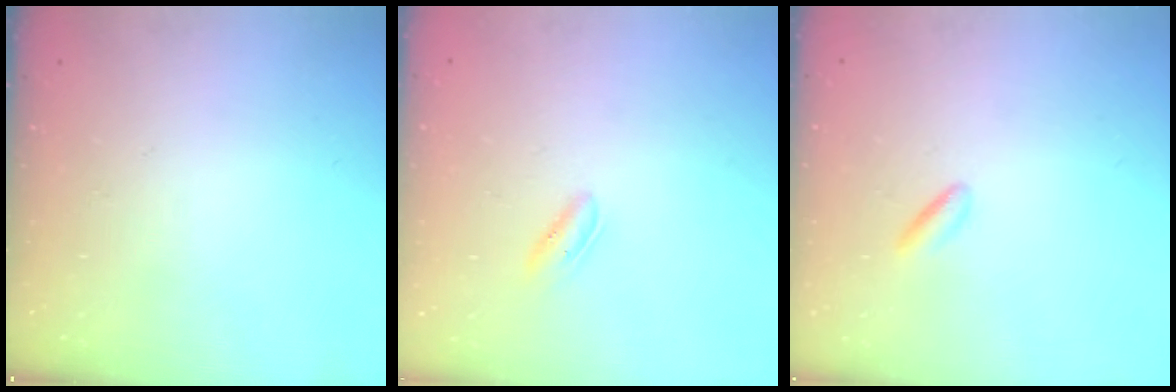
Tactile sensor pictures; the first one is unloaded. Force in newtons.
{"total": 1.9, "press": 1.8, "slide": 0.6}
{"total": 1.8, "press": 1.6, "slide": 0.8}